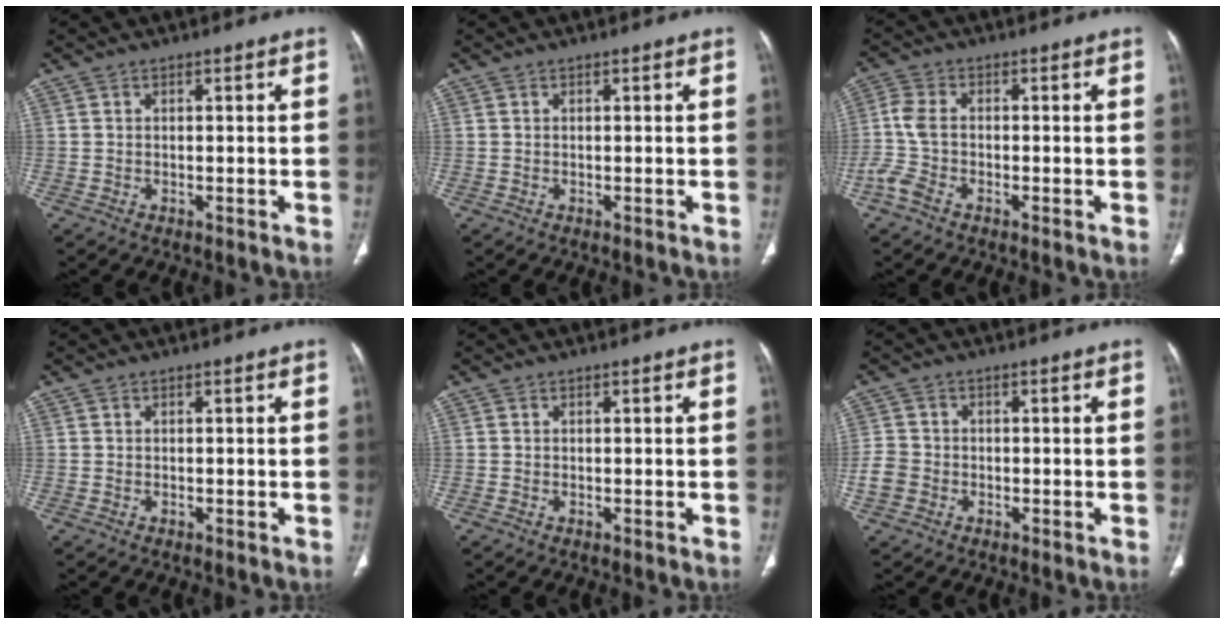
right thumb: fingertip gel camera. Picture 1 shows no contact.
{"total": 0.0}
{"total": 4.7, "force": [-1.9, 2.6, 3.4], "torque": [-0.100, 0.014, -0.047]}
{"total": 0.0}
{"total": 0.0}
{"total": 3.8, "force": [-1.4, 3.2, 1.5], "torque": [-0.029, 0.011, -0.031]}